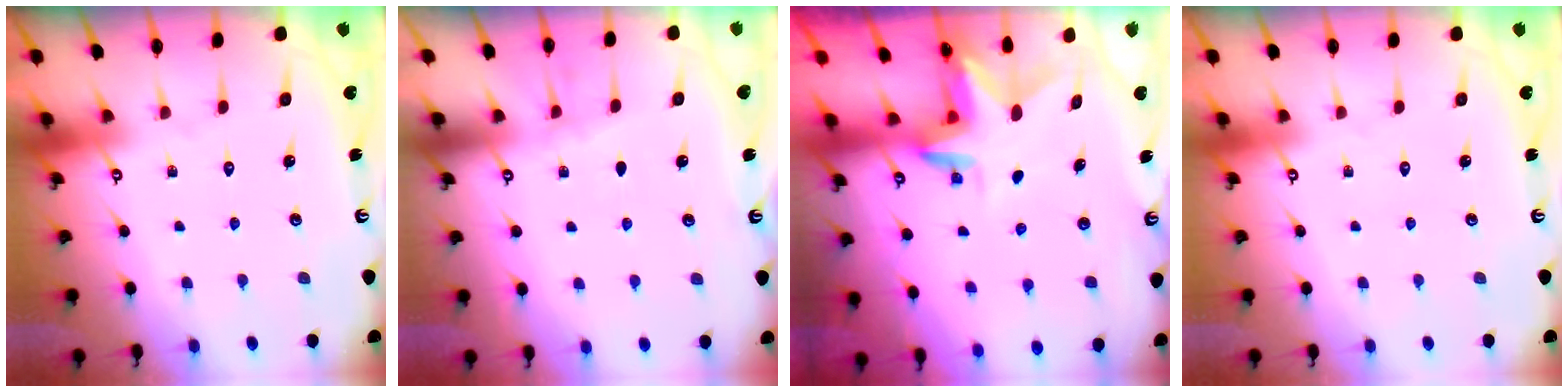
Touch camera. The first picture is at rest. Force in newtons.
{"total": 1.4, "press": 1.3, "slide": 0.3}
{"total": 2.9, "press": 2.9, "slide": 0.3}
{"total": 0.0}